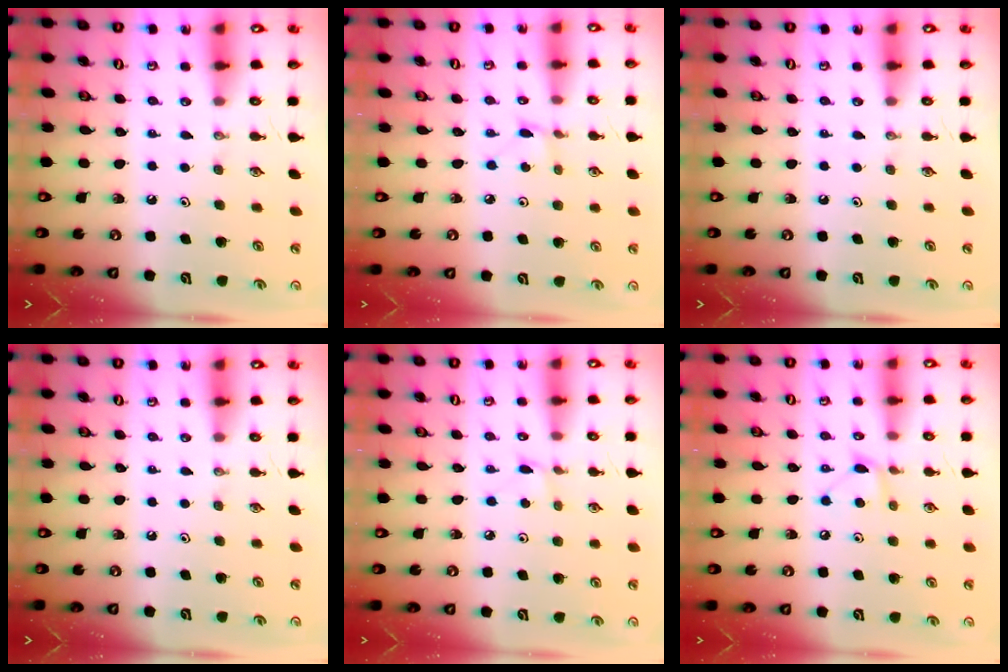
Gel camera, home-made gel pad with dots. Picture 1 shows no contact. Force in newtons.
{"total": 1.3, "press": 1.2, "slide": 0.1}
{"total": 0.0}
{"total": 0.0}
{"total": 1.5, "press": 1.5, "slide": 0.2}
{"total": 7.4, "press": 7.4, "slide": 0.6}